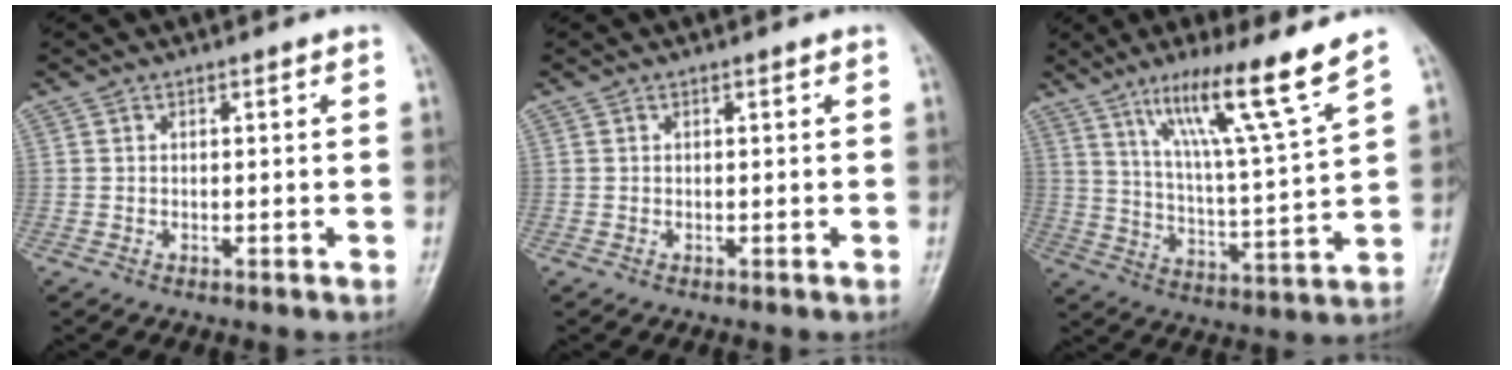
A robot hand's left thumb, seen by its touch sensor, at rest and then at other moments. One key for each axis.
{"total": 0.0}
{"total": 15.5, "fx": 10.2, "fy": 0.1, "fz": 11.7, "tx": -0.191, "ty": -0.055, "tz": 0.175}